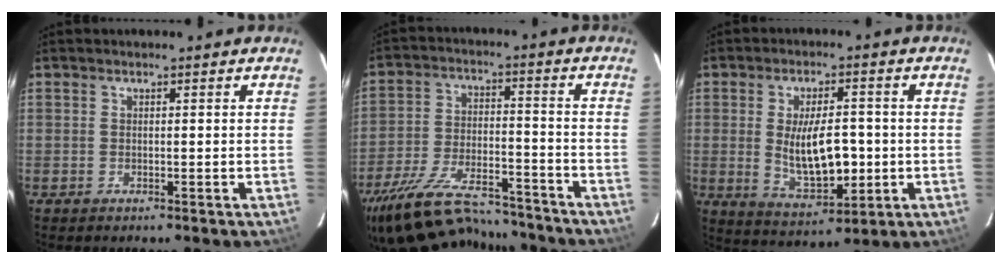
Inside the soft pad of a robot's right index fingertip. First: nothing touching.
{"total": 24.1, "force": [-20.3, 7.8, 10.5], "torque": [-0.219, -0.019, -0.305]}
{"total": 11.5, "force": [-0.9, 4.9, 10.3], "torque": [-0.190, -0.014, 0.000]}